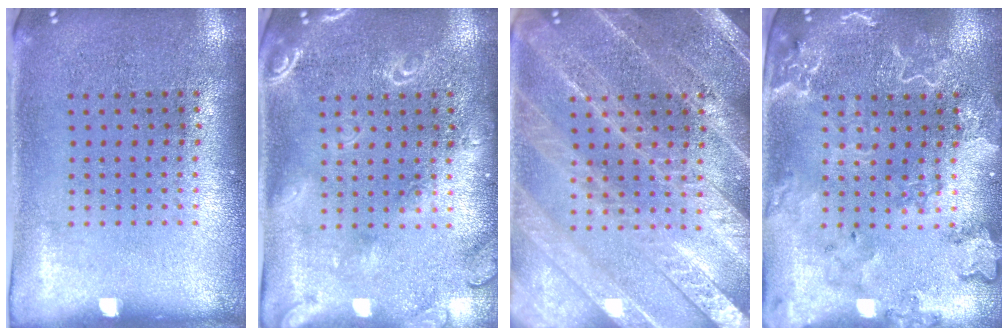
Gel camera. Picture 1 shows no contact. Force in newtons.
{"total": 1.8, "press": 1.8, "slide": 0.5}
{"total": 3.4, "press": 3.4, "slide": 0.4}
{"total": 2.6, "press": 2.4, "slide": 1.0}